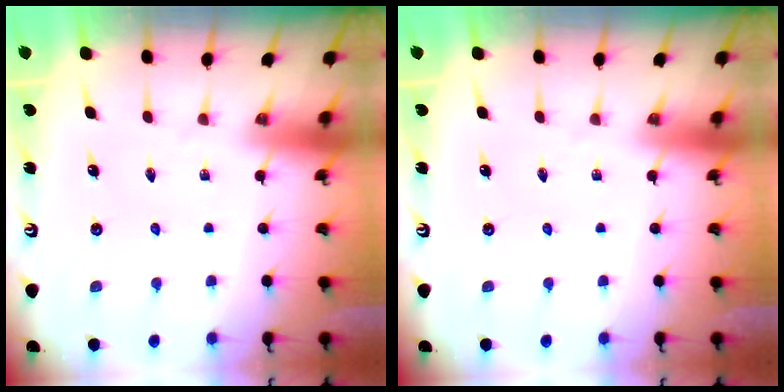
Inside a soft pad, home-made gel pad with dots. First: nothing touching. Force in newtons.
{"total": 0.0}